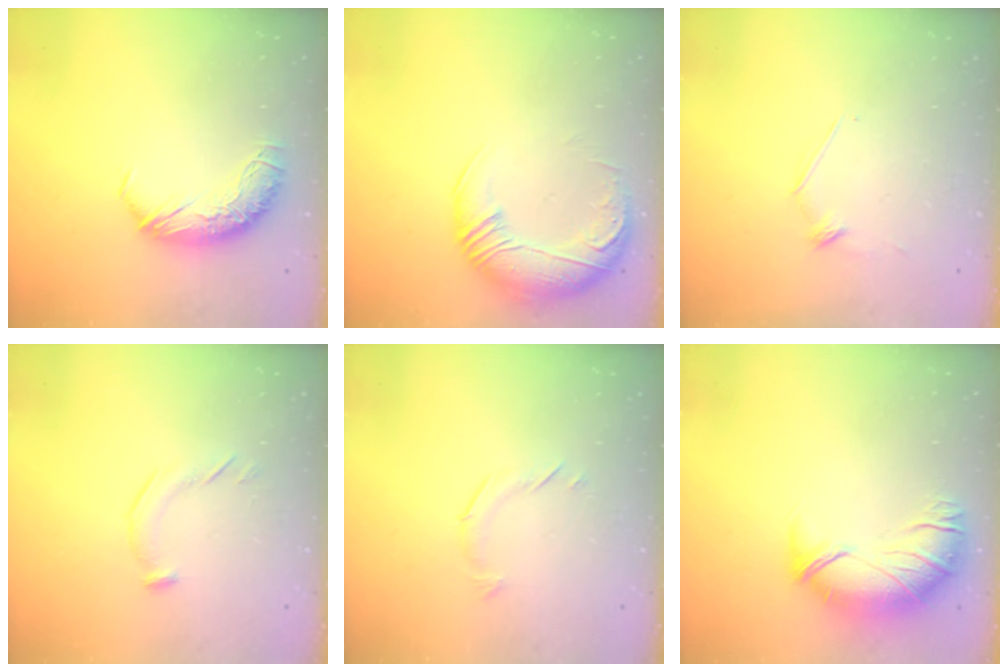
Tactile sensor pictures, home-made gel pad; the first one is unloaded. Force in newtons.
{"total": 3.0, "press": 0.1, "slide": 3.0}
{"total": 7.1, "press": 7.0, "slide": 1.0}
{"total": 5.3, "press": 5.2, "slide": 1.0}
{"total": 5.5, "press": 5.4, "slide": 1.2}
{"total": 2.6, "press": 1.1, "slide": 2.3}